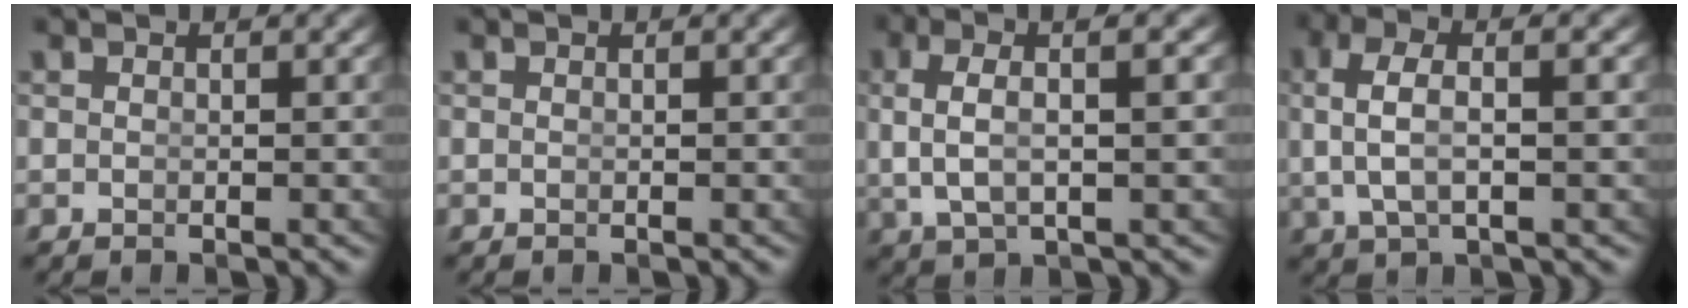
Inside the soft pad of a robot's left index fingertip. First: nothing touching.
{"total": 0.0}
{"total": 4.9, "force": [1.4, 1.6, 4.4], "torque": [-0.081, 0.010, 0.031]}
{"total": 4.2, "force": [1.0, 1.5, 3.9], "torque": [-0.082, 0.003, 0.024]}